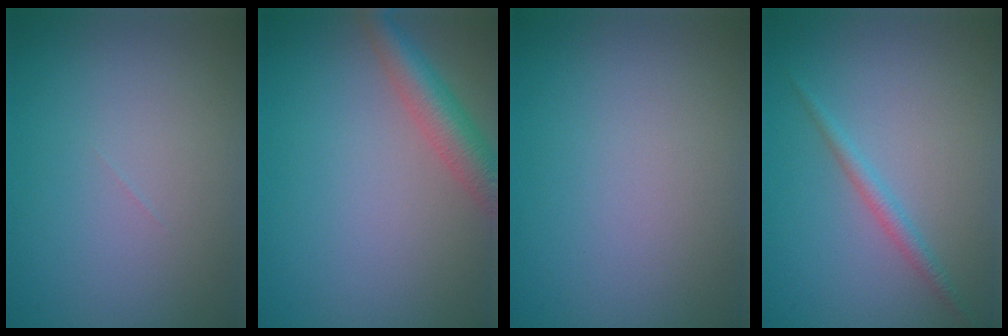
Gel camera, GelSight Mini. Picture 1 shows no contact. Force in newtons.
{"total": 4.0, "press": 4.0, "slide": 0.2}
{"total": 0.0}
{"total": 1.5, "press": 1.5, "slide": 0.1}